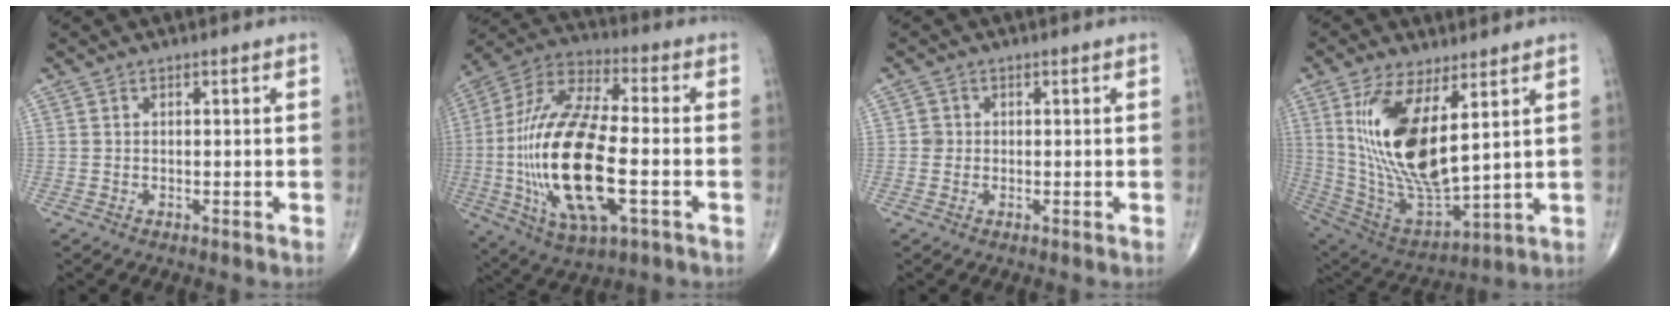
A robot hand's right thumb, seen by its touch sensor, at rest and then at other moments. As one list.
[{"total": 25.0, "force": [-4.1, 9.7, 22.7], "torque": [-0.482, 0.016, -0.065]}, {"total": 1.4, "force": [0.0, 1.4, 0.2], "torque": [0.006, 0.004, -0.002]}, {"total": 19.3, "force": [5.7, 7.6, 16.8], "torque": [-0.324, -0.035, 0.126]}]